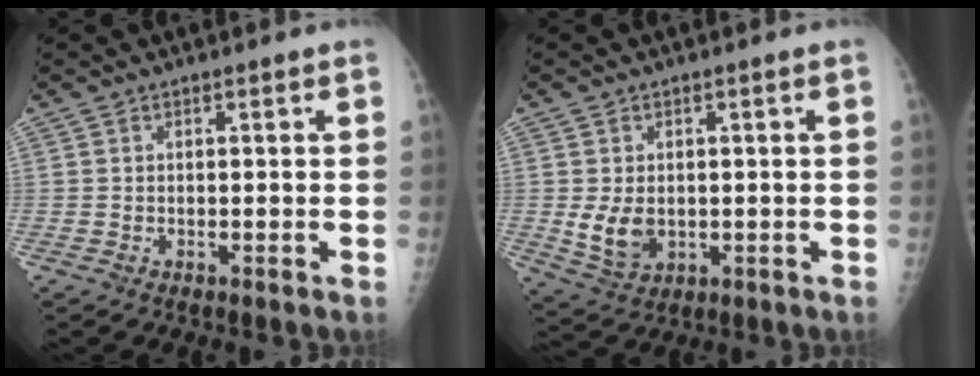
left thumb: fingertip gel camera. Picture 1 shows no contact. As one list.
[{"total": 6.4, "force": [-0.5, 4.7, 4.3], "torque": [-0.061, -0.006, 0.006]}]